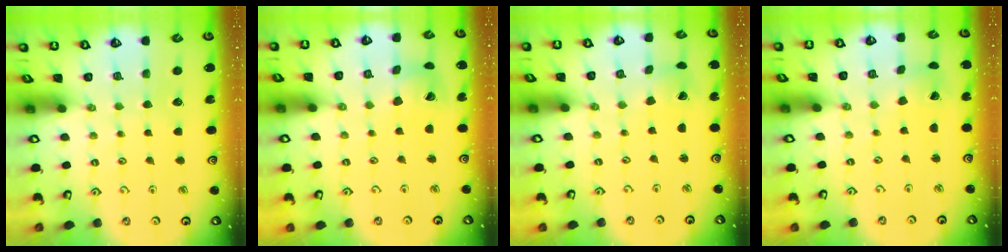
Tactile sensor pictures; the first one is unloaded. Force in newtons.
{"total": 9.7, "press": 9.6, "slide": 1.3}
{"total": 1.2, "press": 1.2, "slide": 0.2}
{"total": 1.2, "press": 1.2, "slide": 0.2}